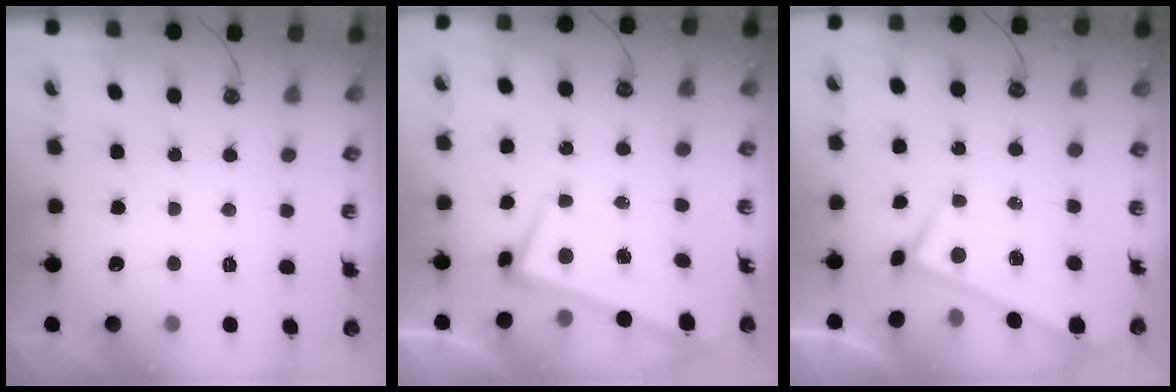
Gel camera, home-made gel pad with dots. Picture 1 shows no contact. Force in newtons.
{"total": 1.5, "press": 0.5, "slide": 1.4}
{"total": 0.0}